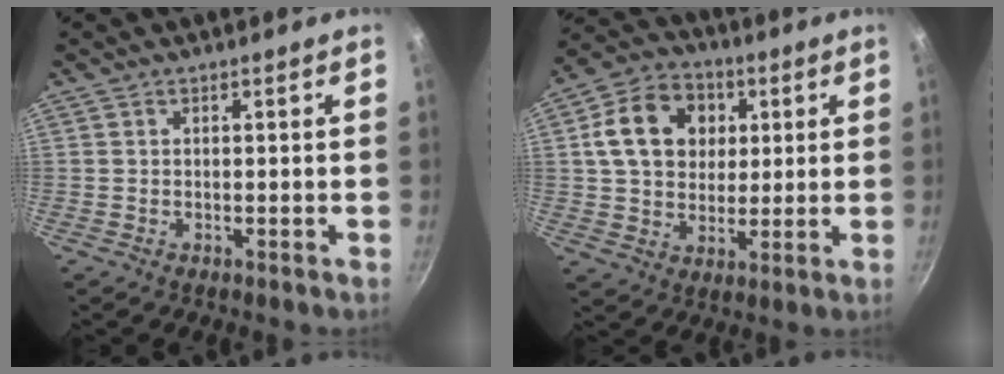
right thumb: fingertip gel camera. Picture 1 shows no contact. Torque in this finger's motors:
{"motor_torque": [0.08, 2.93, 1.31, -0.14, 0.11]}